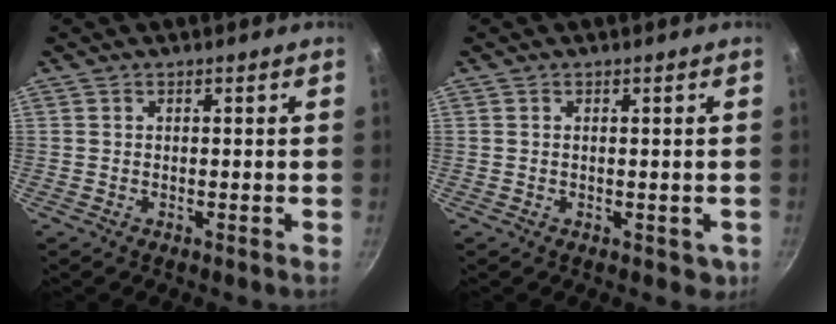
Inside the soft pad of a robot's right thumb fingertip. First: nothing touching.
{"total": 2.2, "force": [-0.2, 1.5, 1.6], "torque": [-0.015, -0.003, 0.000]}